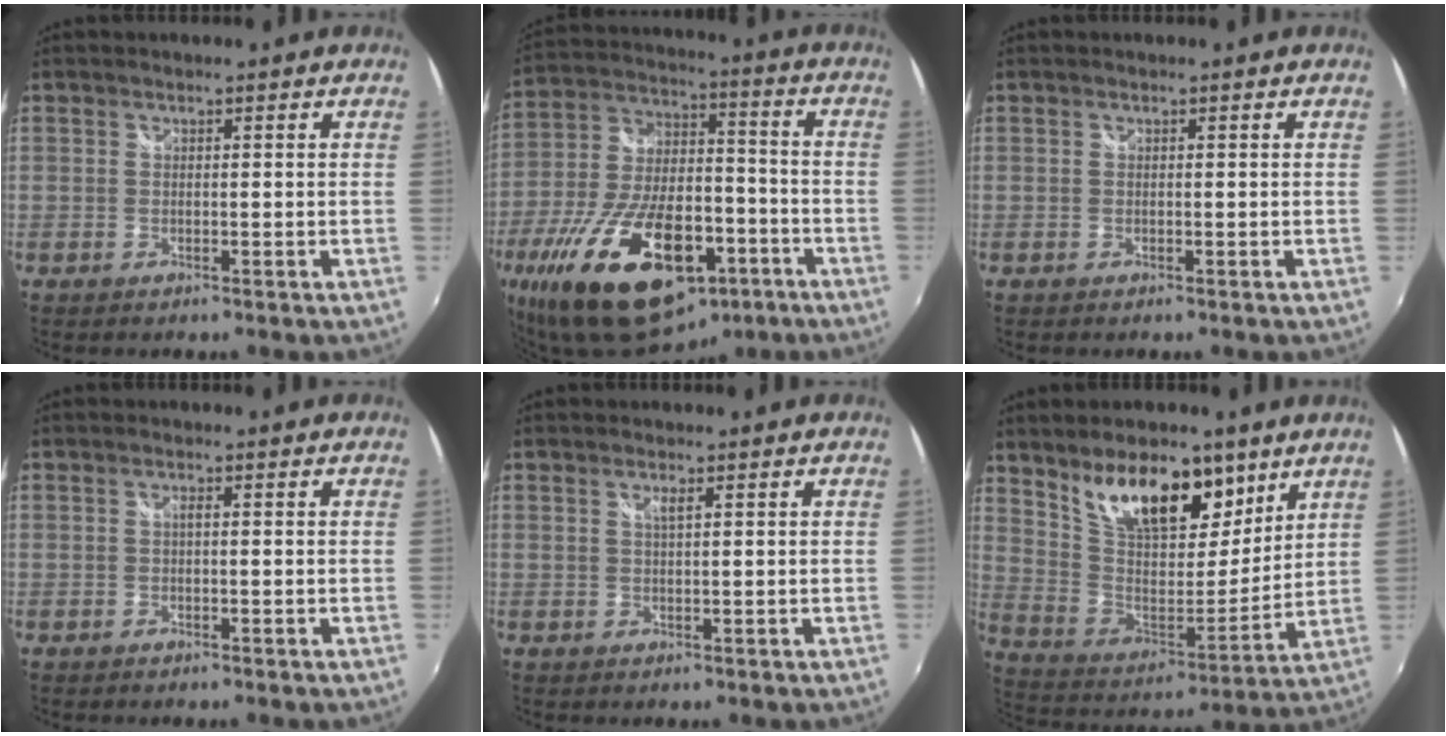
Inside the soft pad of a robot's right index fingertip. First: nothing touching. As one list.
[{"total": 27.9, "force": [-14.9, 13.7, 19.2], "torque": [-0.379, -0.019, -0.229]}, {"total": 0.0}, {"total": 0.7, "force": [0.0, 0.1, 0.7], "torque": [-0.013, 0.003, -0.003]}, {"total": 1.3, "force": [0.6, 0.0, 1.1], "torque": [-0.020, 0.000, 0.010]}, {"total": 19.2, "force": [11.6, 9.1, 12.3], "torque": [-0.214, 0.005, 0.211]}]